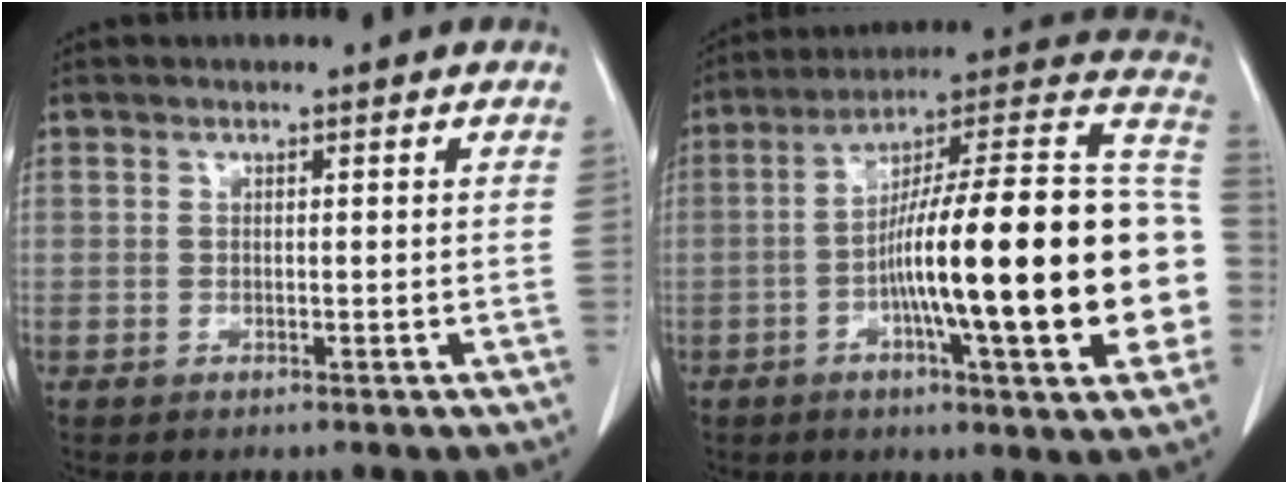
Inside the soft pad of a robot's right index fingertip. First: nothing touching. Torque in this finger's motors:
{"motor_torque": [1.39, 0.00, 1.05, 0.20]}